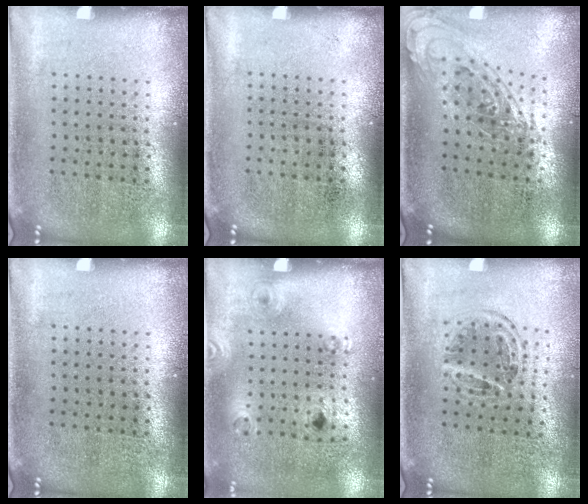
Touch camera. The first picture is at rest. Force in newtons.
{"total": 0.0}
{"total": 1.0, "press": 1.0, "slide": 0.3}
{"total": 0.0}
{"total": 1.3, "press": 0.9, "slide": 1.0}
{"total": 1.1, "press": 1.0, "slide": 0.4}